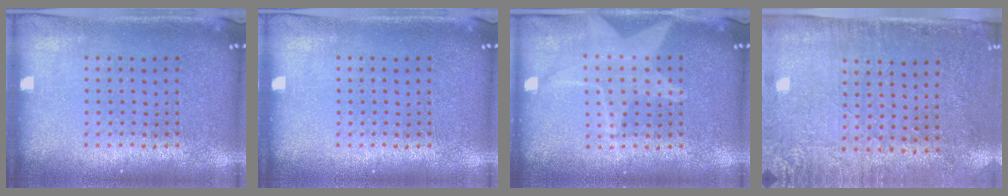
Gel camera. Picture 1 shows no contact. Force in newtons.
{"total": 0.0}
{"total": 2.8, "press": 2.8, "slide": 0.3}
{"total": 2.9, "press": 2.4, "slide": 1.6}